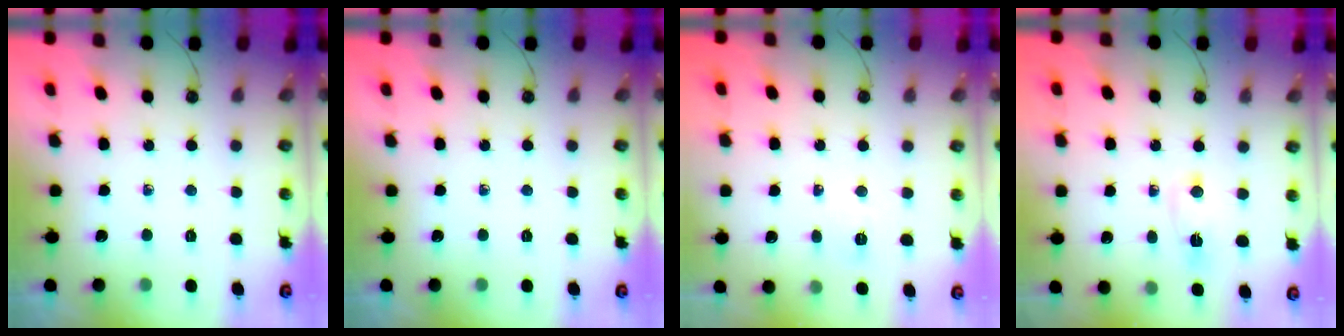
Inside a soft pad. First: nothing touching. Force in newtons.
{"total": 0.0}
{"total": 2.6, "press": 2.5, "slide": 0.8}
{"total": 2.8, "press": 2.5, "slide": 1.4}